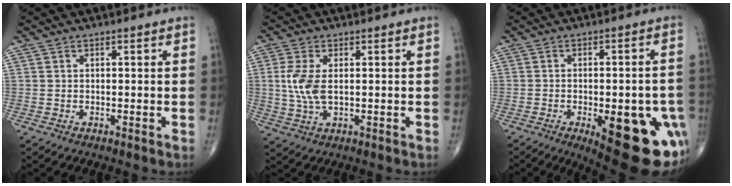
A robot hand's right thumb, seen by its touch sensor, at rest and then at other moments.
{"total": 6.5, "force": [0.5, 3.2, 5.6], "torque": [-0.134, -0.002, 0.013]}
{"total": 20.9, "force": [-8.0, 7.9, 17.7], "torque": [-0.155, 0.007, -0.085]}